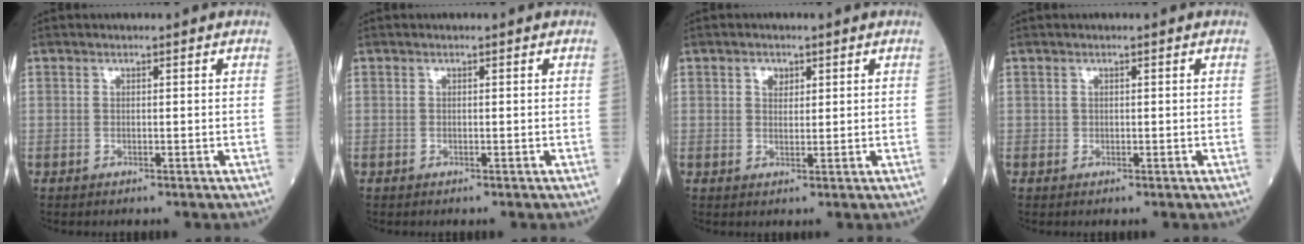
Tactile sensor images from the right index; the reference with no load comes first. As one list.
[{"total": 0.0}, {"total": 2.0, "force": [0.9, 1.4, 1.0], "torque": [-0.016, 0.002, 0.015]}, {"total": 0.0}]